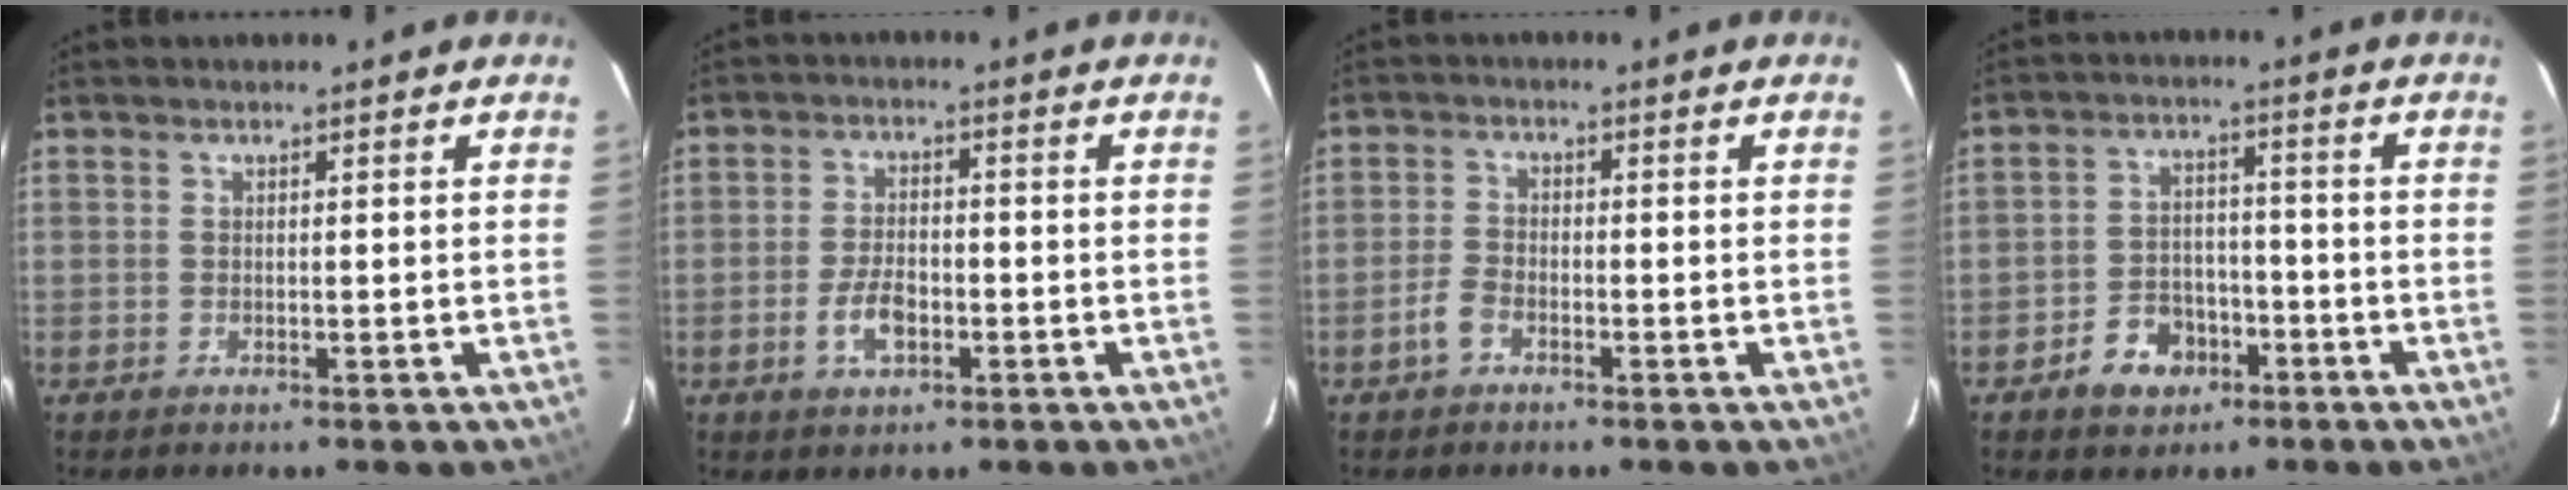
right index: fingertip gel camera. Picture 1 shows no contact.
{"total": 5.5, "force": [-2.3, 2.9, 4.1], "torque": [-0.085, 0.003, -0.038]}
{"total": 3.1, "force": [-2.0, 1.6, 1.8], "torque": [-0.049, 0.006, -0.040]}
{"total": 7.3, "force": [-4.2, 5.2, 2.8], "torque": [-0.068, 0.021, -0.056]}